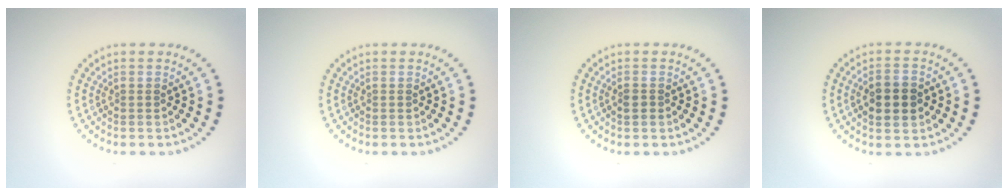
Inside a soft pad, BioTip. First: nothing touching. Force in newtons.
{"total": 0.0}
{"total": 0.9, "press": 0.8, "slide": 0.4}
{"total": 3.8, "press": 3.8, "slide": 0.3}